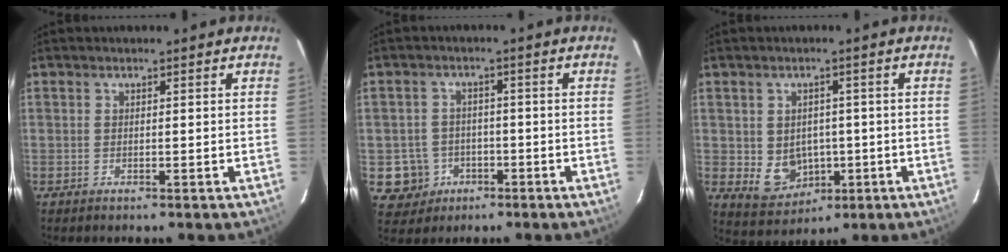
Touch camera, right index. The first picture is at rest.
{"total": 6.9, "force": [-2.3, 6.5, 0.8], "torque": [-0.035, 0.022, -0.026]}
{"total": 6.9, "force": [-1.1, 6.1, 3.0], "torque": [-0.068, 0.002, 0.007]}